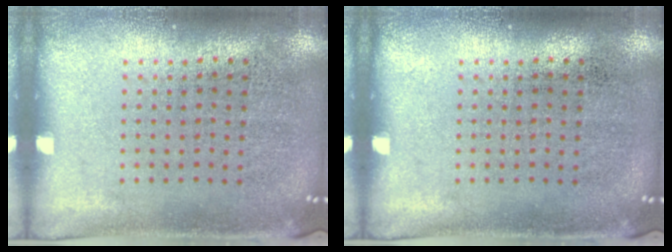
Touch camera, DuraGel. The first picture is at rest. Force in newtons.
{"total": 0.0}